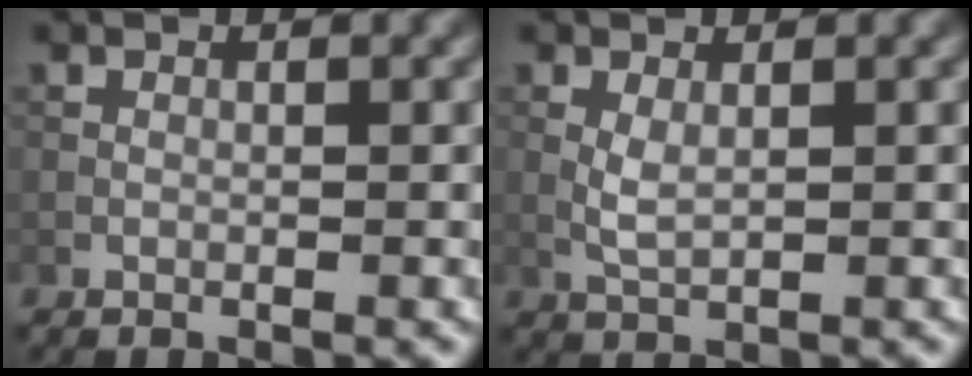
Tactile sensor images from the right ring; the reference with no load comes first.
{"total": 1.7, "force": [0.1, 0.7, 1.6], "torque": [-0.038, 0.002, 0.004]}